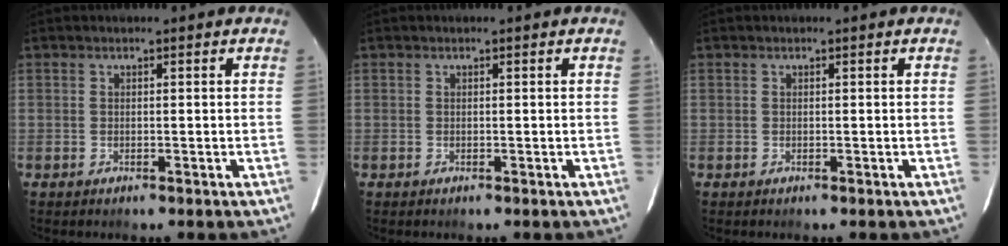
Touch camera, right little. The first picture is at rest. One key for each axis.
{"total": 0.0}
{"total": 0.0}